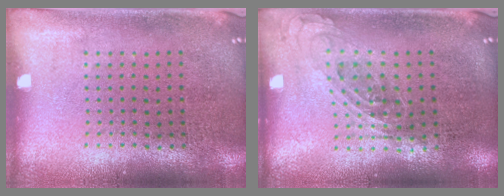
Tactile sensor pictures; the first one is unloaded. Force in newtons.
{"total": 0.8, "press": 0.7, "slide": 0.4}